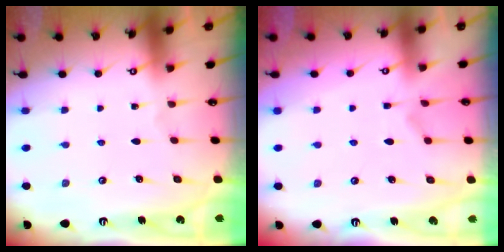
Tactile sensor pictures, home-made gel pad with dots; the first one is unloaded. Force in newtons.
{"total": 1.7, "press": 1.2, "slide": 1.1}